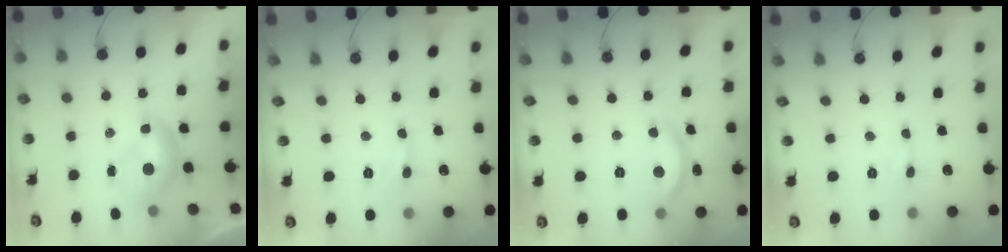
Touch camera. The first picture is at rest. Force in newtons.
{"total": 1.3, "press": 1.2, "slide": 0.5}
{"total": 5.7, "press": 5.6, "slide": 0.6}
{"total": 0.6, "press": 0.5, "slide": 0.3}